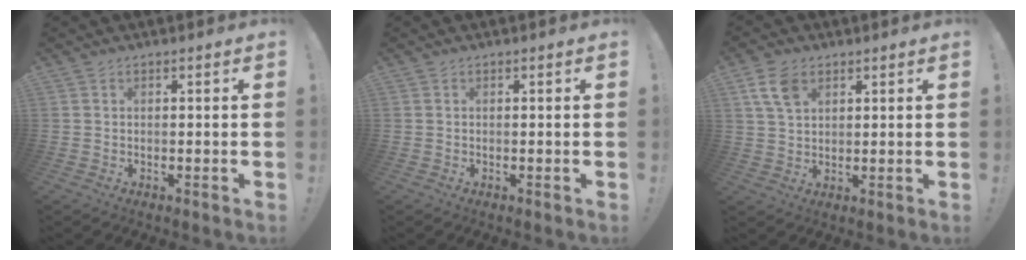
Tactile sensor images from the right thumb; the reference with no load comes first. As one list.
[{"total": 0.0}, {"total": 7.5, "force": [3.8, 4.5, 4.6], "torque": [-0.088, -0.007, 0.073]}]